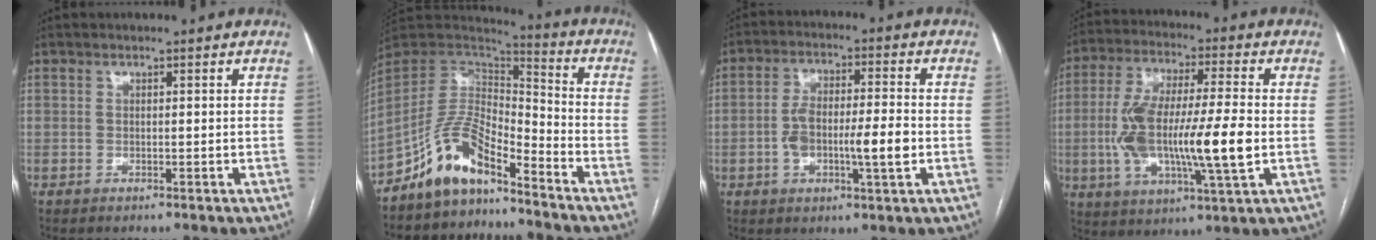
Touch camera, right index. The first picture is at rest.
{"total": 10.6, "force": [-8.2, 3.5, 5.8], "torque": [-0.121, 0.030, -0.155]}
{"total": 9.2, "force": [-1.9, 2.0, 8.8], "torque": [-0.159, 0.013, -0.031]}
{"total": 16.6, "force": [-2.0, 2.7, 16.3], "torque": [-0.318, 0.002, -0.035]}